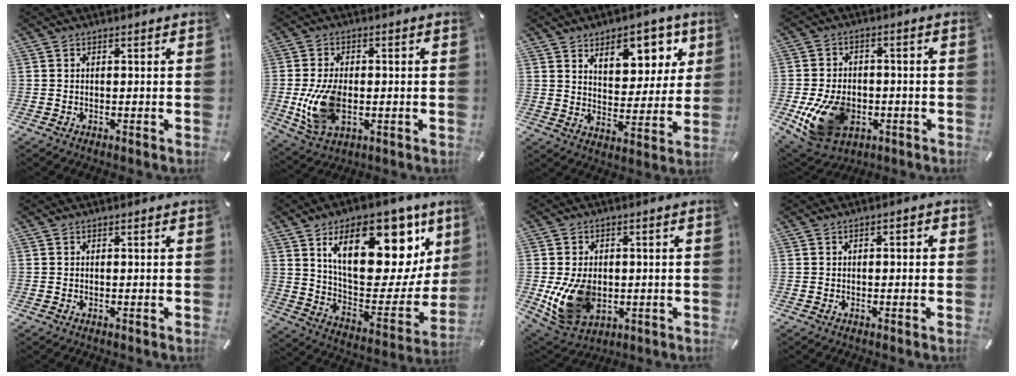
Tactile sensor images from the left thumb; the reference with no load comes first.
{"total": 11.6, "force": [-1.6, 7.2, 8.9], "torque": [-0.196, -0.008, -0.027]}
{"total": 11.1, "force": [6.7, 6.7, 5.7], "torque": [-0.061, -0.042, 0.112]}
{"total": 14.6, "force": [-3.9, 10.8, 9.0], "torque": [-0.182, 0.013, -0.062]}
{"total": 0.0}
{"total": 25.3, "force": [13.3, 12.4, 17.6], "torque": [-0.264, -0.075, 0.224]}
{"total": 12.9, "force": [-1.9, 9.6, 8.4], "torque": [-0.165, 0.000, -0.030]}
{"total": 1.1, "force": [-0.4, 0.7, 0.8], "torque": [-0.013, 0.004, -0.009]}